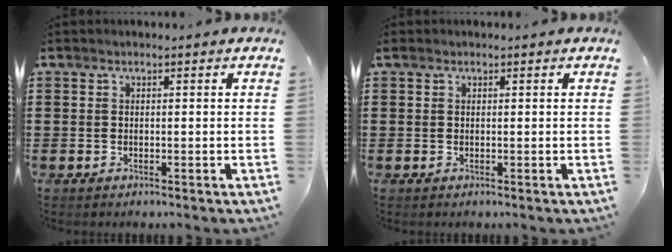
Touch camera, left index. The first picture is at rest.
{"total": 0.0}